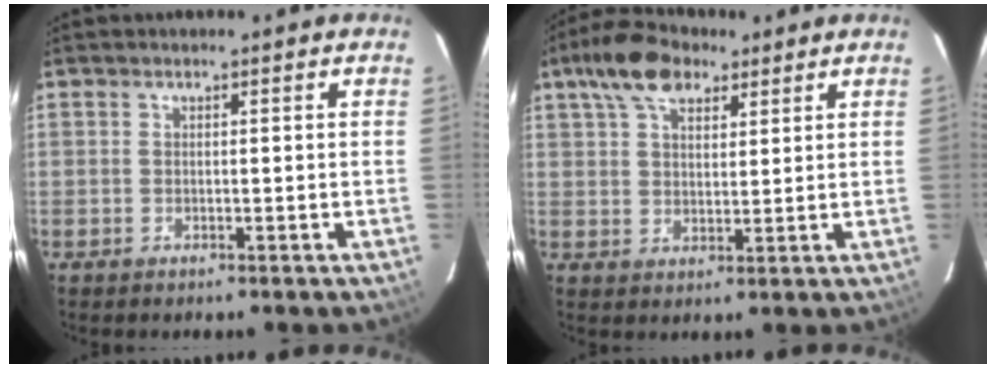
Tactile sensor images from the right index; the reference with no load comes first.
{"total": 10.0, "force": [5.9, 5.2, 6.1], "torque": [-0.115, 0.035, 0.099]}